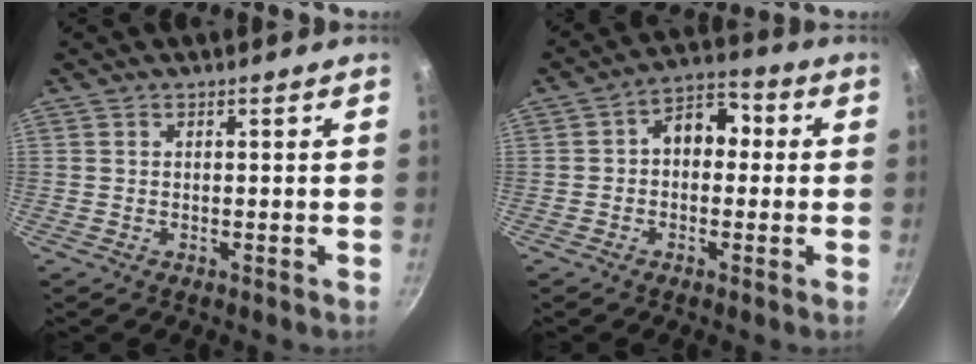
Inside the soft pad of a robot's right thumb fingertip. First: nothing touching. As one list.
[{"total": 7.8, "force": [0.4, 5.8, 5.3], "torque": [-0.038, 0.024, -0.013]}]